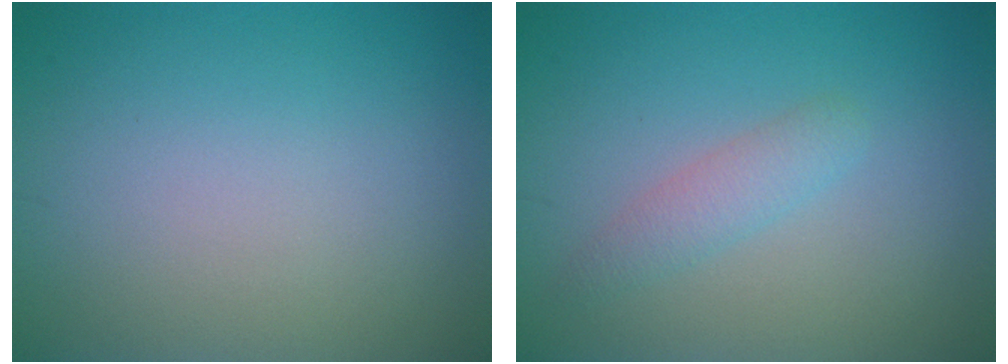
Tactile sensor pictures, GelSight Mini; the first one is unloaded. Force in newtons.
{"total": 1.9, "press": 1.9, "slide": 0.0}